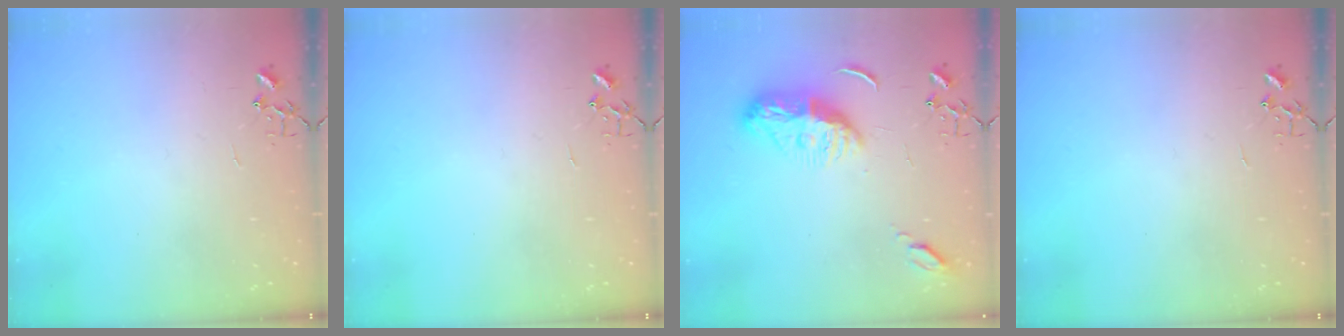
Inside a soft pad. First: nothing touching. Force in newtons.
{"total": 0.0}
{"total": 11.3, "press": 11.3, "slide": 0.3}
{"total": 0.0}